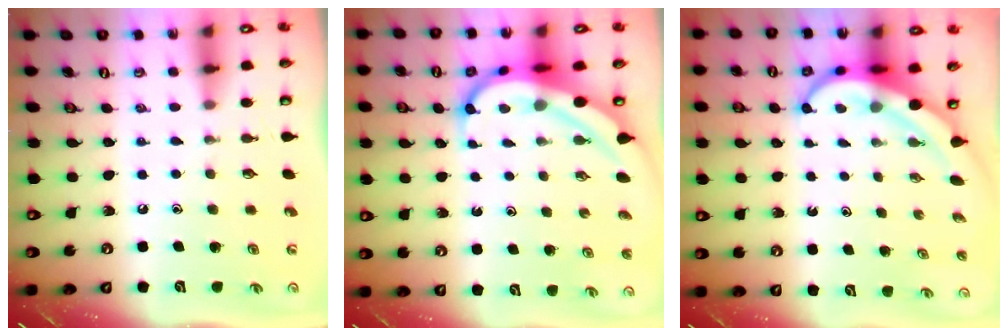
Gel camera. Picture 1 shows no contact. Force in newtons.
{"total": 8.0, "press": 7.9, "slide": 1.0}
{"total": 7.1, "press": 7.1, "slide": 0.9}